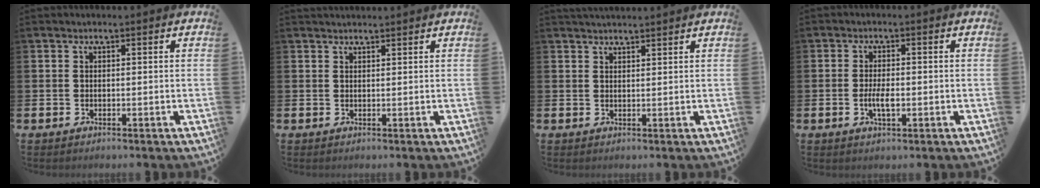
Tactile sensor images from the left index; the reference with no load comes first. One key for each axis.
{"total": 1.1, "fx": 1.1, "fy": 0.1, "fz": 0.2, "tx": 0.008, "ty": -0.003, "tz": 0.019}
{"total": 2.1, "fx": 2.1, "fy": 0.2, "fz": 0.2, "tx": -0.005, "ty": -0.006, "tz": 0.037}
{"total": 2.9, "fx": -0.6, "fy": 1.2, "fz": 2.6, "tx": -0.042, "ty": 0.000, "tz": -0.012}